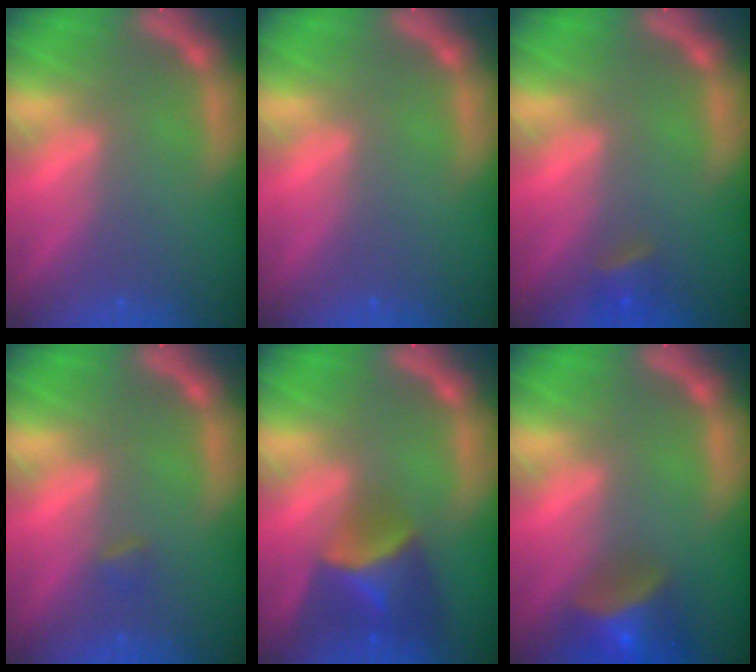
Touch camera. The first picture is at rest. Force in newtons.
{"total": 0.0}
{"total": 1.9}
{"total": 0.9}
{"total": 6.0}
{"total": 5.9}